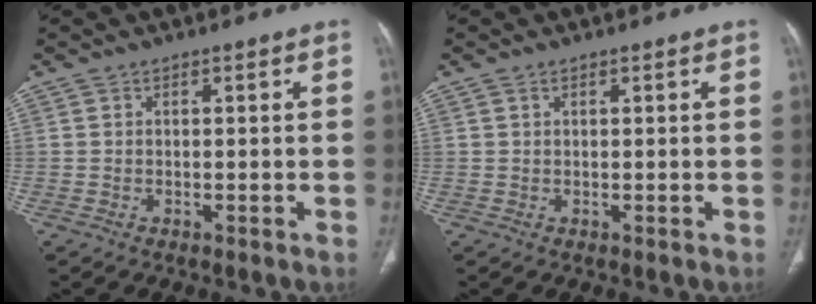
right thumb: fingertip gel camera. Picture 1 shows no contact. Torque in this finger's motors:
{"motor_torque": [-0.08, -0.37, -0.21, 0.15, 0.04]}